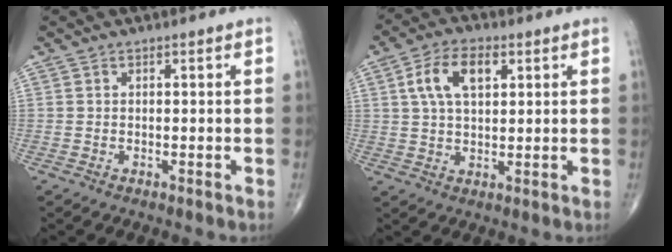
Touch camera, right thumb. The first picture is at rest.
{"total": 9.1, "force": [3.0, 4.9, 7.0], "torque": [-0.123, 0.005, 0.052]}